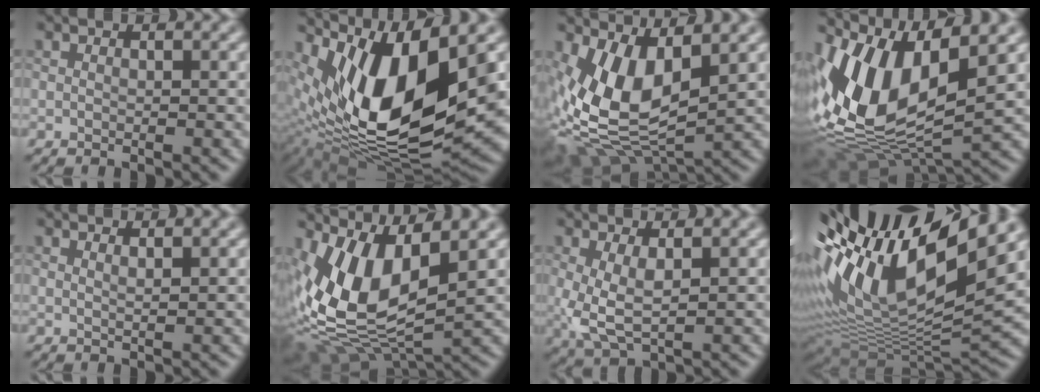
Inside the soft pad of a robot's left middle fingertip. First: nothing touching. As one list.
[{"total": 12.6, "force": [3.1, 4.7, 11.2], "torque": [-0.220, -0.008, 0.072]}, {"total": 6.9, "force": [0.6, 3.6, 5.9], "torque": [-0.141, -0.018, 0.030]}, {"total": 12.6, "force": [1.5, 6.1, 11.0], "torque": [-0.244, 0.003, 0.039]}, {"total": 0.8, "force": [0.6, 0.2, 0.4], "torque": [-0.002, 0.006, 0.009]}, {"total": 10.3, "force": [1.3, 4.7, 9.1], "torque": [-0.204, -0.006, 0.037]}, {"total": 2.8, "force": [-0.2, 1.0, 2.6], "torque": [-0.075, -0.007, 0.011]}, {"total": 13.9, "force": [4.3, 4.9, 12.2], "torque": [-0.234, 0.021, 0.089]}]